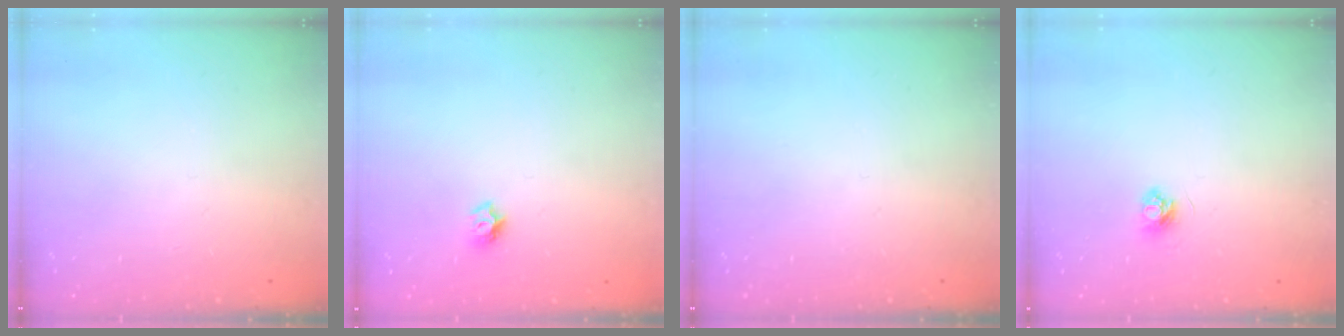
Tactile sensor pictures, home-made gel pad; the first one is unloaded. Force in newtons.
{"total": 5.6, "press": 5.6, "slide": 0.7}
{"total": 0.0}
{"total": 3.6, "press": 3.6, "slide": 0.4}